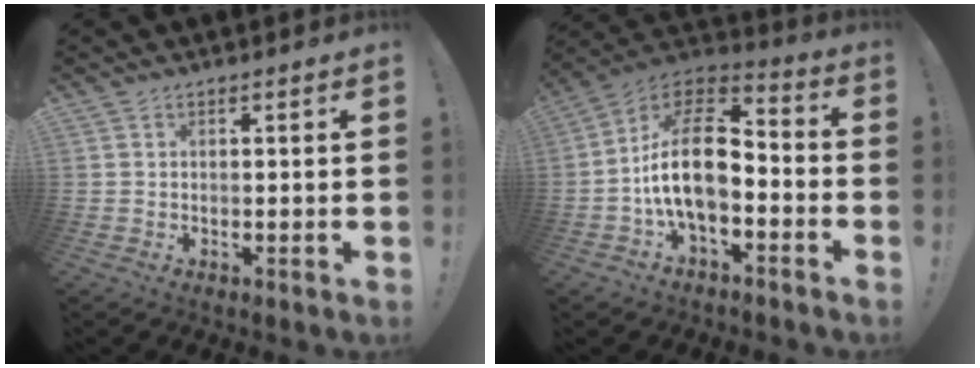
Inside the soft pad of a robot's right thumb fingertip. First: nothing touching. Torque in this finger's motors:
{"motor_torque": [0.28, 0.74, 1.41, -1.28, 0.14]}